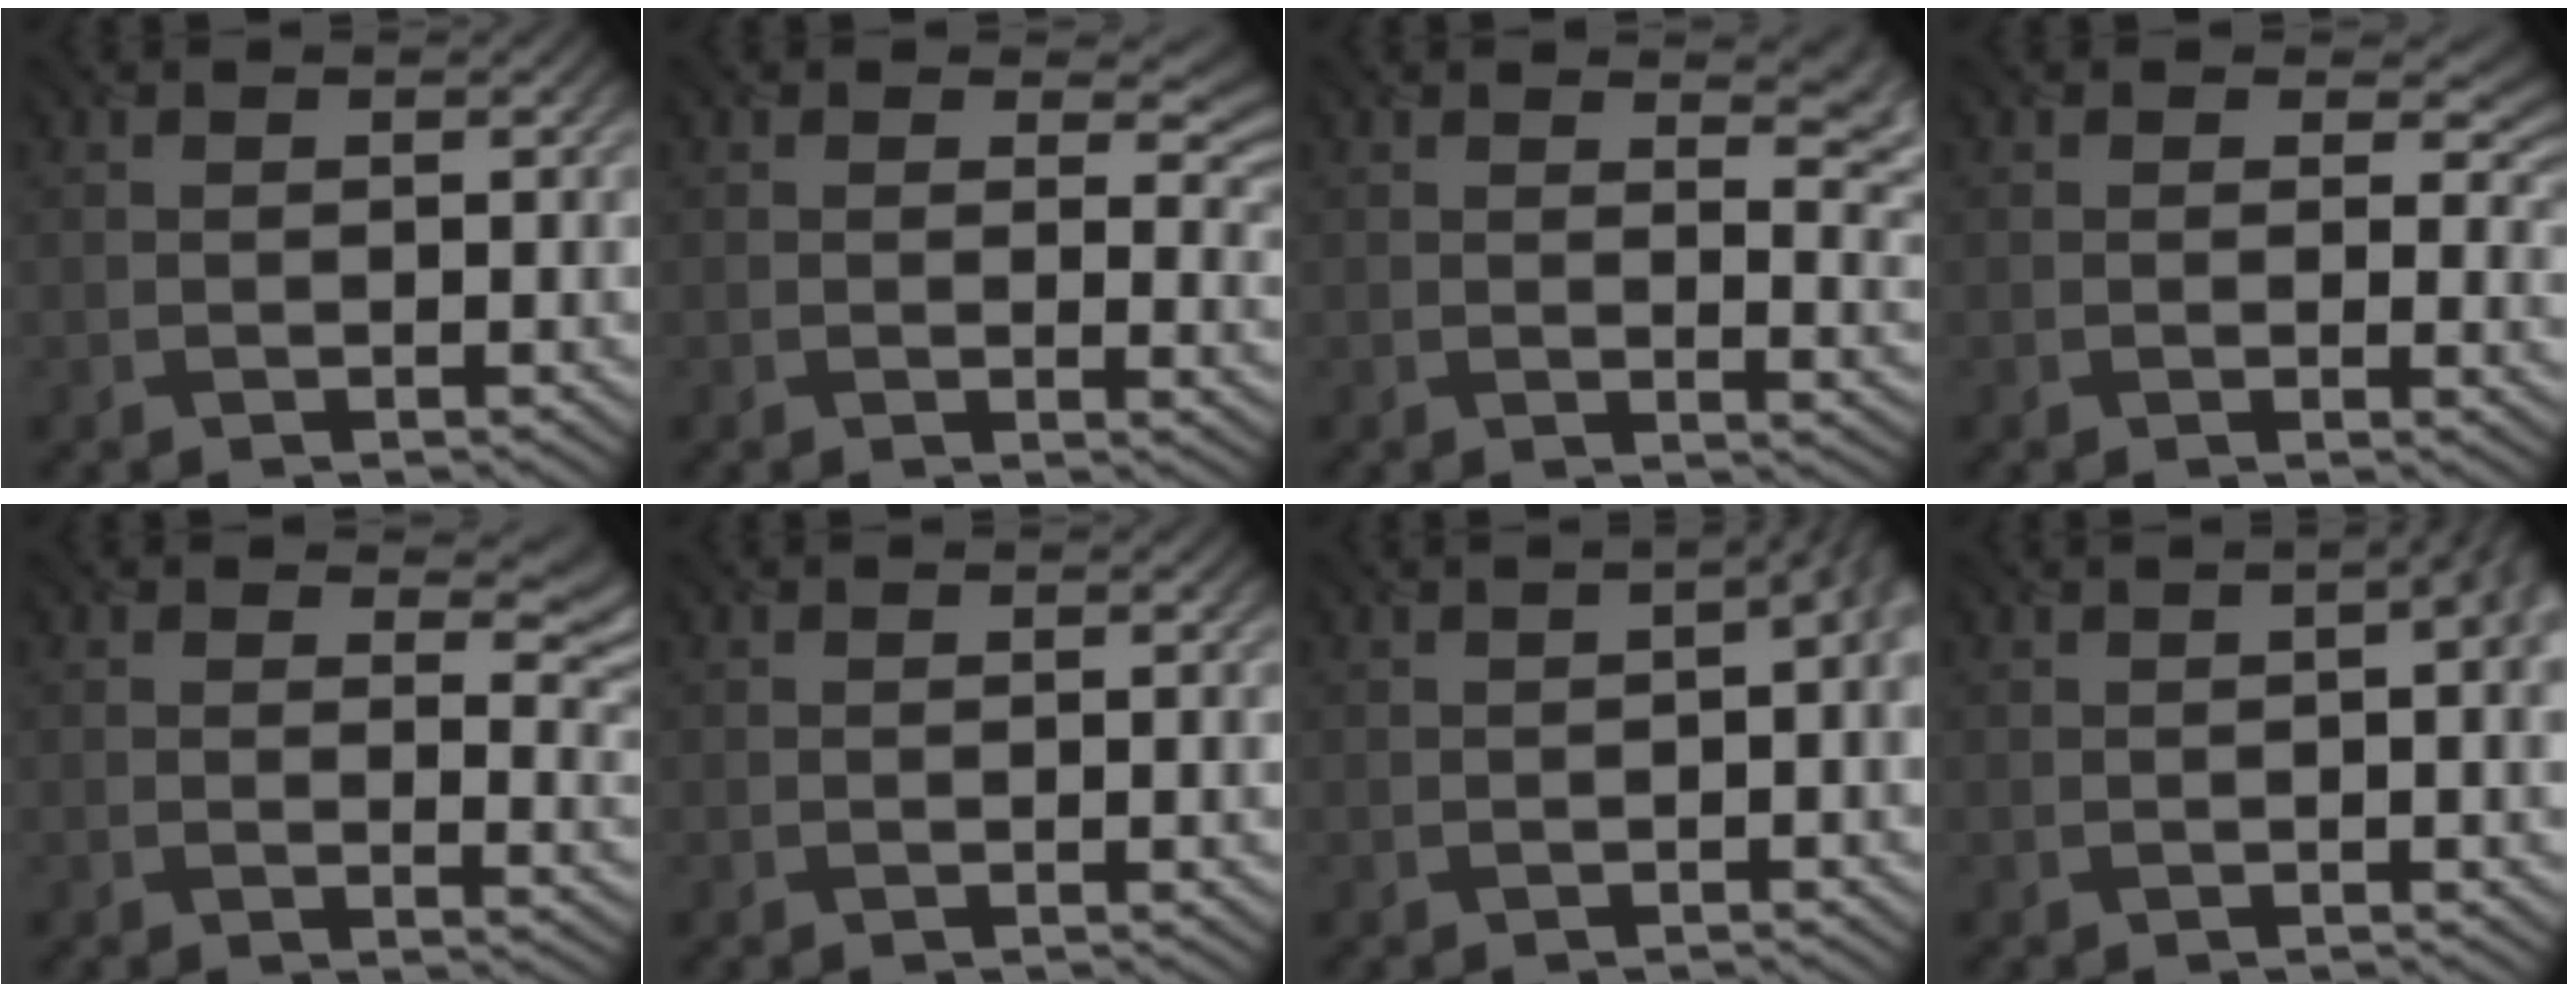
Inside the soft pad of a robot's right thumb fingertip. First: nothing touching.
{"total": 4.2, "force": [2.1, 2.5, 2.7], "torque": [-0.036, -0.011, 0.028]}
{"total": 5.3, "force": [3.7, 2.0, 3.3], "torque": [-0.037, -0.005, 0.056]}
{"total": 3.5, "force": [1.2, 2.5, 2.2], "torque": [-0.030, -0.013, 0.012]}
{"total": 4.9, "force": [3.2, 2.3, 3.0], "torque": [-0.033, -0.008, 0.044]}
{"total": 0.0}
{"total": 4.2, "force": [-0.4, 1.9, 3.7], "torque": [-0.043, -0.007, 0.008]}
{"total": 3.9, "force": [0.4, 1.2, 3.7], "torque": [-0.043, 0.002, 0.016]}